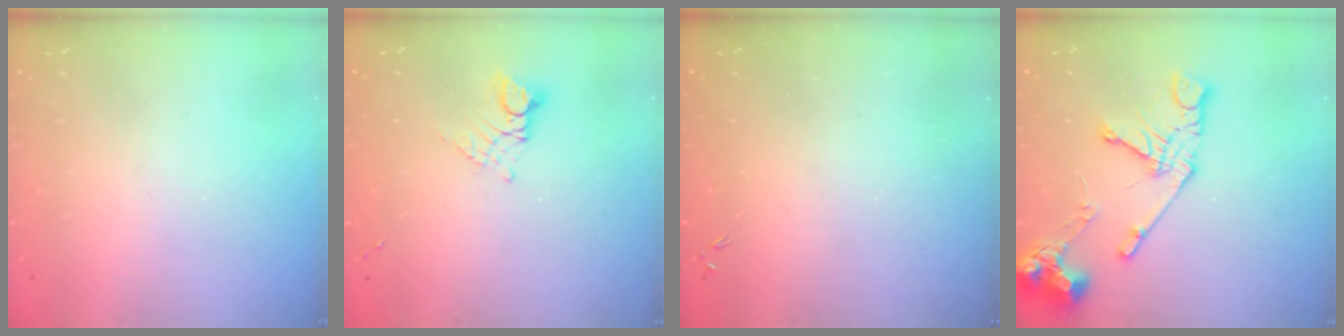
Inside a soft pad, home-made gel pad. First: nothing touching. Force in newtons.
{"total": 6.1, "press": 6.1, "slide": 0.6}
{"total": 0.0}
{"total": 13.8, "press": 13.7, "slide": 1.5}